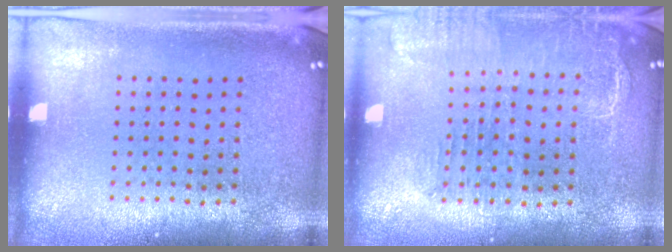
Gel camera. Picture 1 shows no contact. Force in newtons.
{"total": 1.6, "press": 1.5, "slide": 0.7}